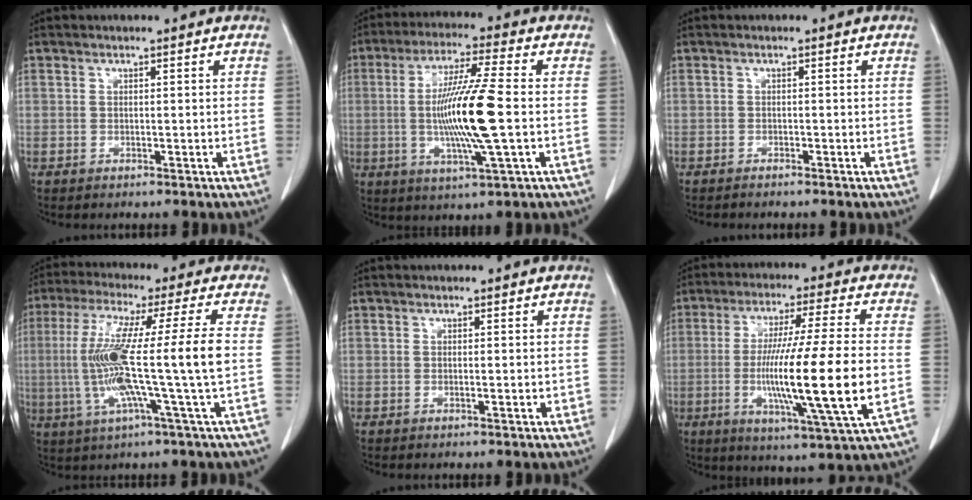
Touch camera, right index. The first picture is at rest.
{"total": 13.1, "force": [-1.0, -0.3, 13.1], "torque": [-0.255, -0.011, -0.024]}
{"total": 1.0, "force": [-0.9, -0.1, 0.3], "torque": [-0.006, 0.000, -0.014]}
{"total": 14.9, "force": [-1.2, -1.7, 14.8], "torque": [-0.281, -0.002, -0.029]}
{"total": 0.8, "force": [-0.1, 0.2, 0.8], "torque": [-0.013, -0.001, 0.001]}
{"total": 18.0, "force": [-2.7, -0.5, 17.8], "torque": [-0.323, -0.021, -0.050]}